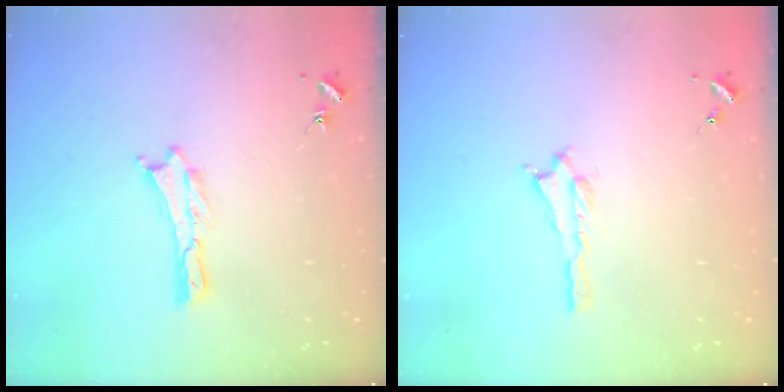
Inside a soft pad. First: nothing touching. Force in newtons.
{"total": 0.6, "press": 0.5, "slide": 0.2}